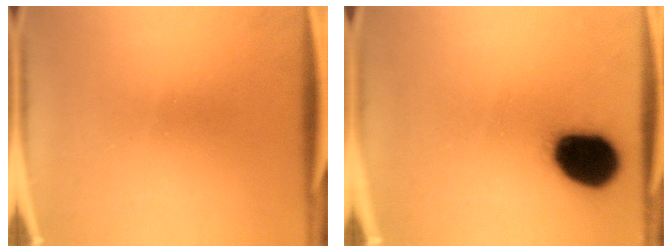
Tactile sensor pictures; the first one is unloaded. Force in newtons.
{"total": 17.0}